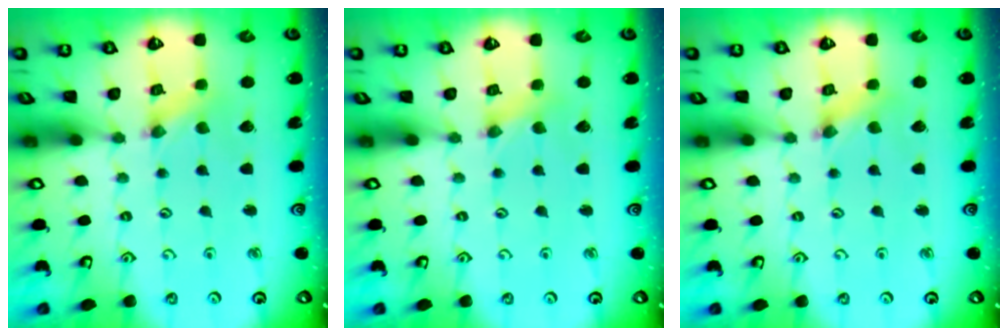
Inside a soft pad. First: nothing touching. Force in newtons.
{"total": 2.9, "press": 2.9, "slide": 0.6}
{"total": 2.1, "press": 2.1, "slide": 0.3}